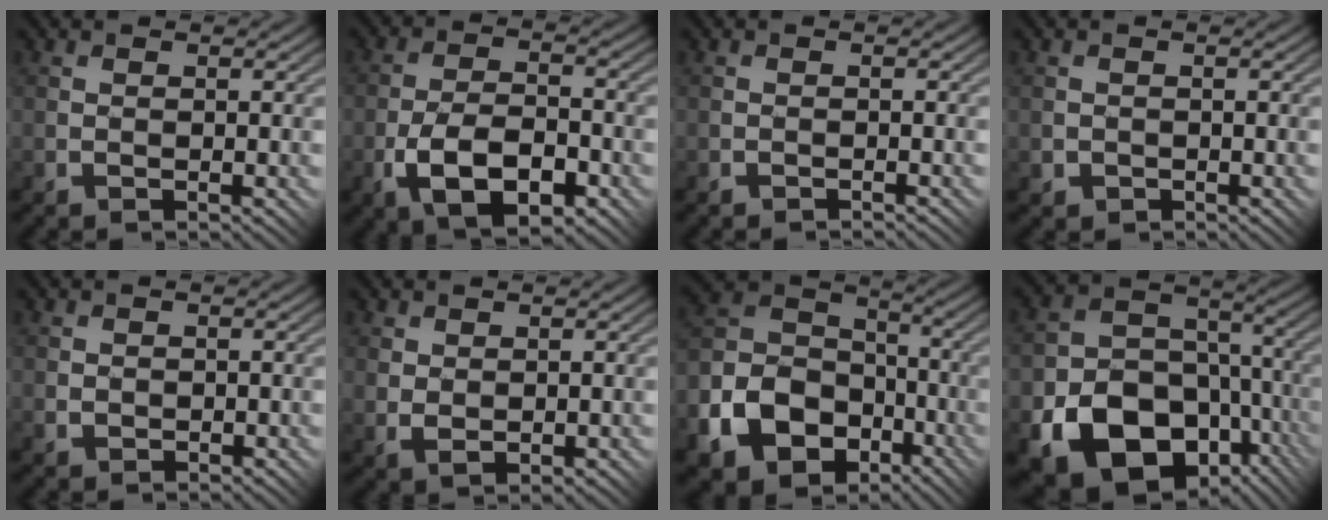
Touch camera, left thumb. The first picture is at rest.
{"total": 8.4, "force": [-3.7, 4.2, 6.3], "torque": [-0.130, -0.003, -0.070]}
{"total": 0.7, "force": [-0.5, -0.3, -0.4], "torque": [0.009, 0.005, -0.013]}
{"total": 1.1, "force": [-0.4, 1.1, 0.0], "torque": [-0.001, -0.004, -0.006]}
{"total": 1.2, "force": [0.2, 1.1, 0.3], "torque": [-0.005, -0.003, 0.007]}
{"total": 2.4, "force": [1.0, 1.6, 1.4], "torque": [-0.039, -0.008, 0.025]}
{"total": 14.9, "force": [-7.6, 10.7, 7.0], "torque": [-0.192, -0.036, -0.133]}
{"total": 19.8, "force": [-9.7, 14.9, 8.7], "torque": [-0.165, -0.054, -0.155]}